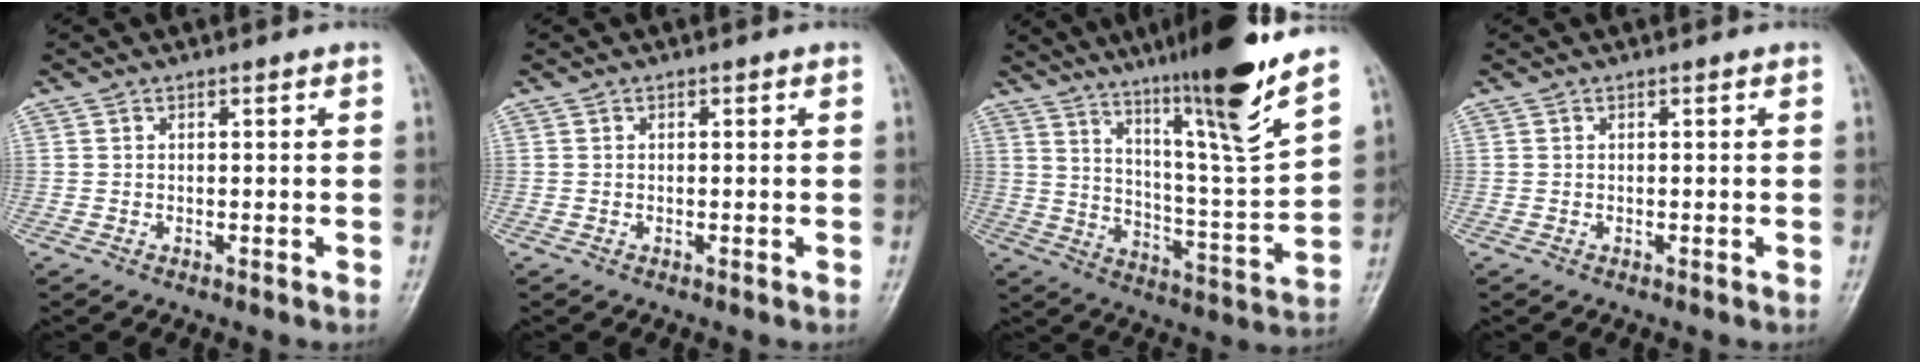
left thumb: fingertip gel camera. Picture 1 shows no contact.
{"total": 0.0}
{"total": 19.1, "force": [13.6, -0.1, 13.3], "torque": [-0.190, -0.080, 0.222]}
{"total": 0.0}